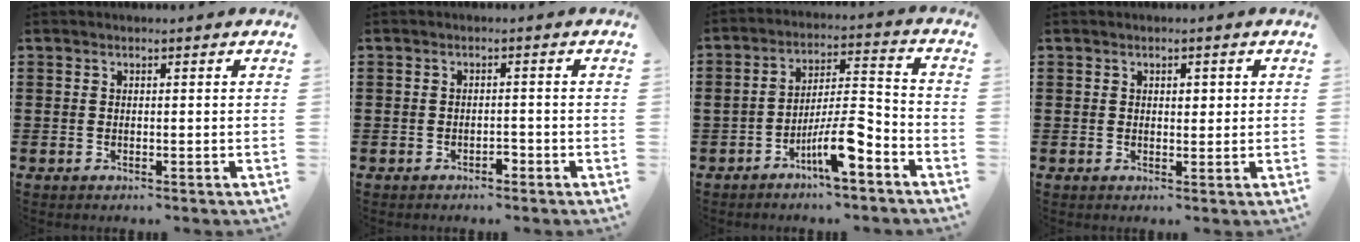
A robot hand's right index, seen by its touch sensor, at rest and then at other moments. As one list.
[{"total": 1.4, "force": [-1.1, 0.5, 0.5], "torque": [-0.015, -0.002, -0.024]}, {"total": 9.1, "force": [-5.3, 2.0, 7.1], "torque": [-0.131, 0.006, -0.097]}, {"total": 1.5, "force": [0.5, 0.9, 1.1], "torque": [-0.014, 0.005, 0.006]}]